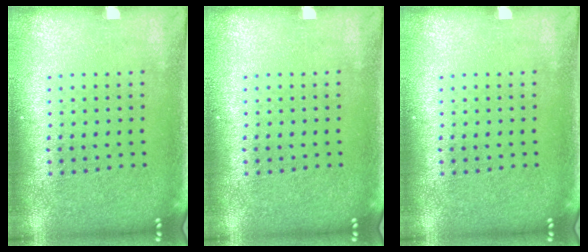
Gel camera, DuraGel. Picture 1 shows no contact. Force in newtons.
{"total": 0.0}
{"total": 0.0}